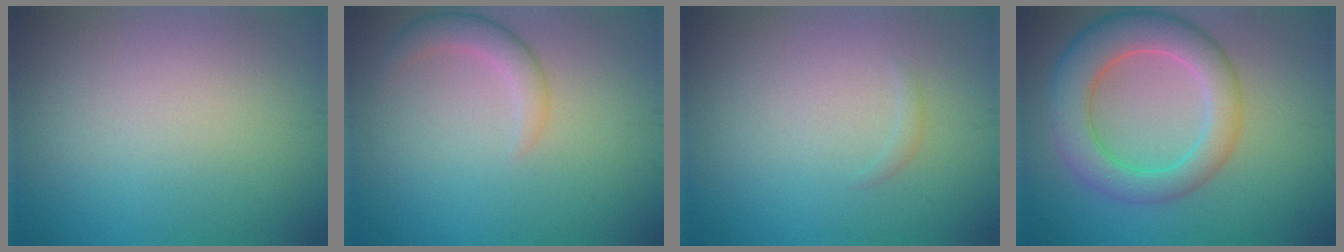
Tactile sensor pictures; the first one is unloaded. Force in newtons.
{"total": 2.4, "press": 2.4, "slide": 0.3}
{"total": 0.6, "press": 0.5, "slide": 0.1}
{"total": 6.8, "press": 6.8, "slide": 0.5}